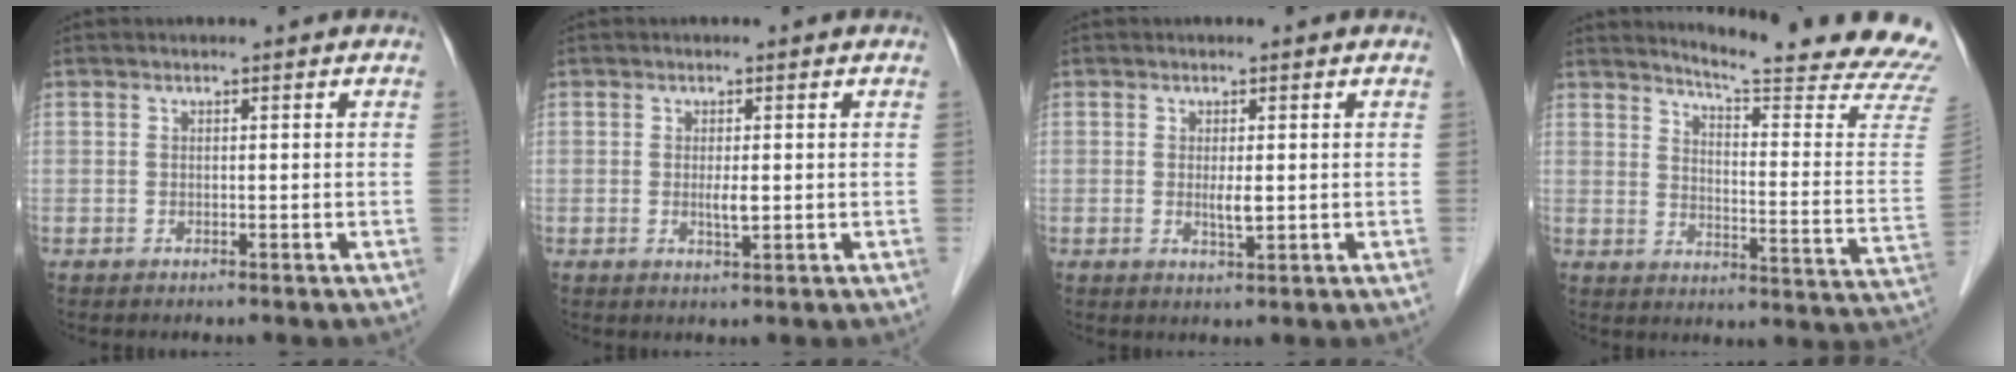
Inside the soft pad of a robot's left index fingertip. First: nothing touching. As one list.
[{"total": 1.9, "force": [-0.1, 0.3, 1.9], "torque": [-0.038, -0.003, 0.001]}, {"total": 2.1, "force": [0.0, 0.3, 2.1], "torque": [-0.041, -0.005, 0.004]}, {"total": 21.1, "force": [19.8, -0.9, 7.2], "torque": [-0.104, -0.141, 0.228]}]